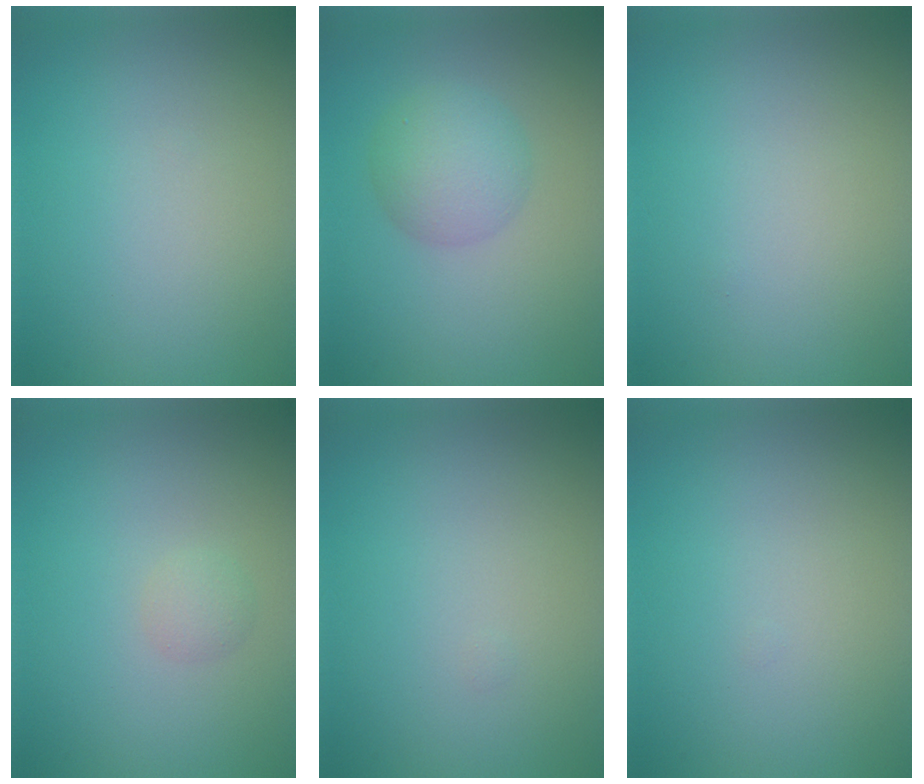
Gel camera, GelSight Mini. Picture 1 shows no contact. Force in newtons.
{"total": 4.0, "press": 4.0, "slide": 0.1}
{"total": 0.0}
{"total": 1.1, "press": 1.1, "slide": 0.1}
{"total": 0.0}
{"total": 0.0}